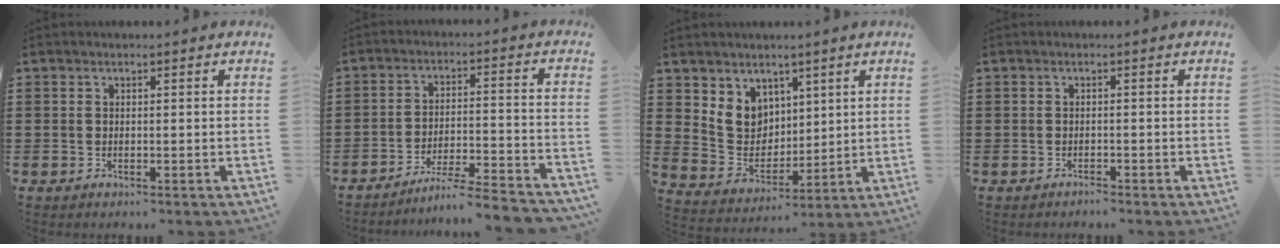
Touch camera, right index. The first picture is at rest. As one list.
[{"total": 6.0, "force": [-5.5, -0.4, 2.3], "torque": [-0.045, -0.012, -0.110]}, {"total": 7.1, "force": [3.6, 5.9, 1.7], "torque": [-0.058, -0.007, 0.071]}, {"total": 0.8, "force": [-0.8, 0.1, -0.1], "torque": [-0.002, 0.002, -0.018]}]